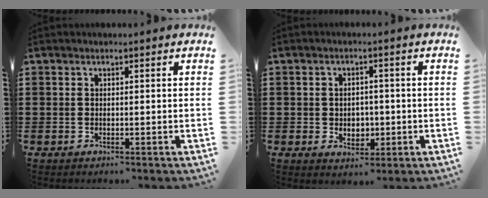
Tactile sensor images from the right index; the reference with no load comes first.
{"total": 2.8, "force": [-0.3, 2.4, 1.5], "torque": [-0.029, 0.002, -0.009]}